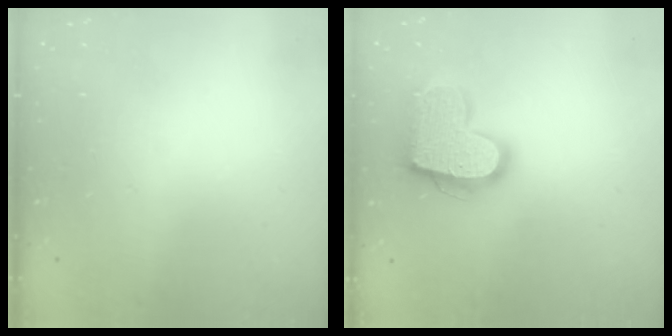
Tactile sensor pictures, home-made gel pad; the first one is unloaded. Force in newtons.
{"total": 16.9, "press": 16.8, "slide": 1.2}